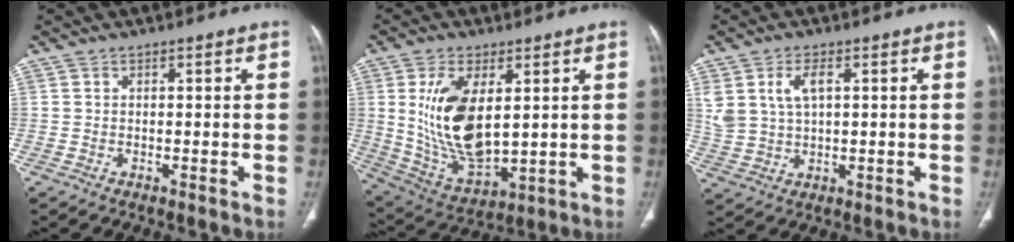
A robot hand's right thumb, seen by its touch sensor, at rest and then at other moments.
{"total": 16.1, "force": [3.1, 8.1, 13.5], "torque": [-0.251, -0.023, 0.078]}
{"total": 6.8, "force": [2.4, 3.7, 5.2], "torque": [-0.110, 0.000, 0.056]}